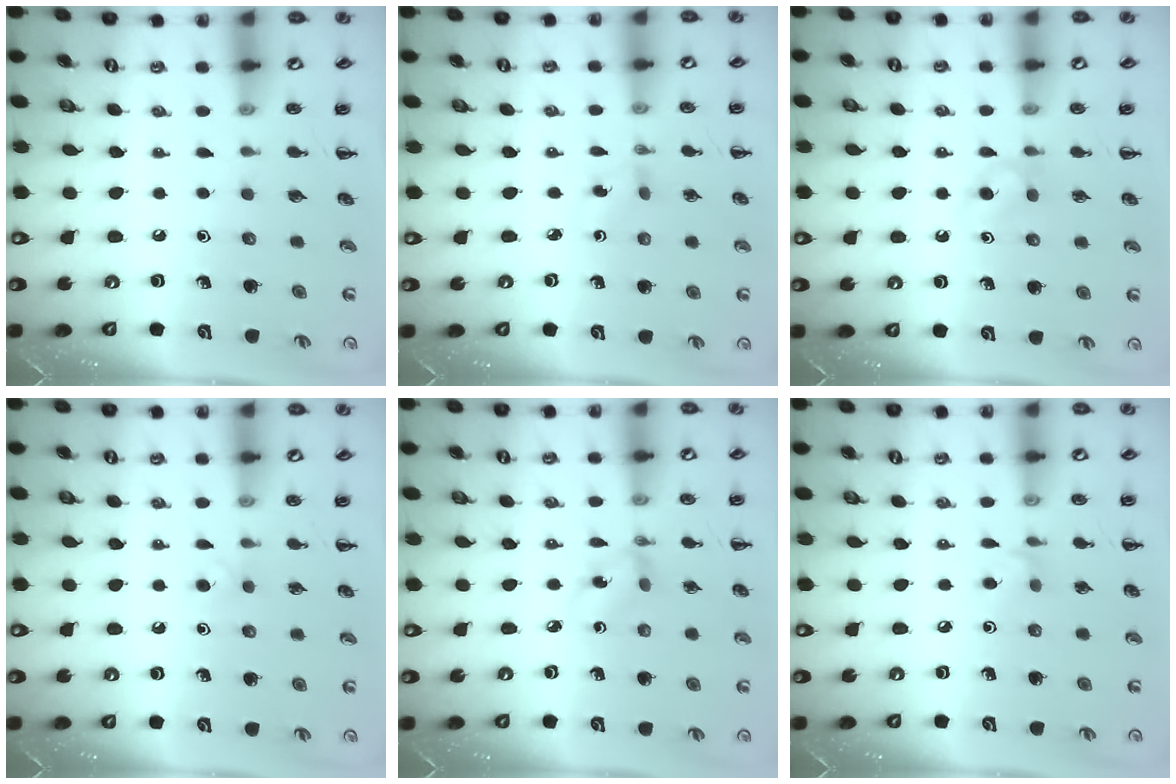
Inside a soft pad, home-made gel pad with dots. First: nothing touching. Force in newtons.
{"total": 1.5, "press": 1.3, "slide": 0.8}
{"total": 3.1, "press": 2.8, "slide": 1.3}
{"total": 3.0, "press": 2.6, "slide": 1.4}
{"total": 2.9, "press": 2.8, "slide": 0.6}
{"total": 4.4, "press": 4.2, "slide": 1.4}